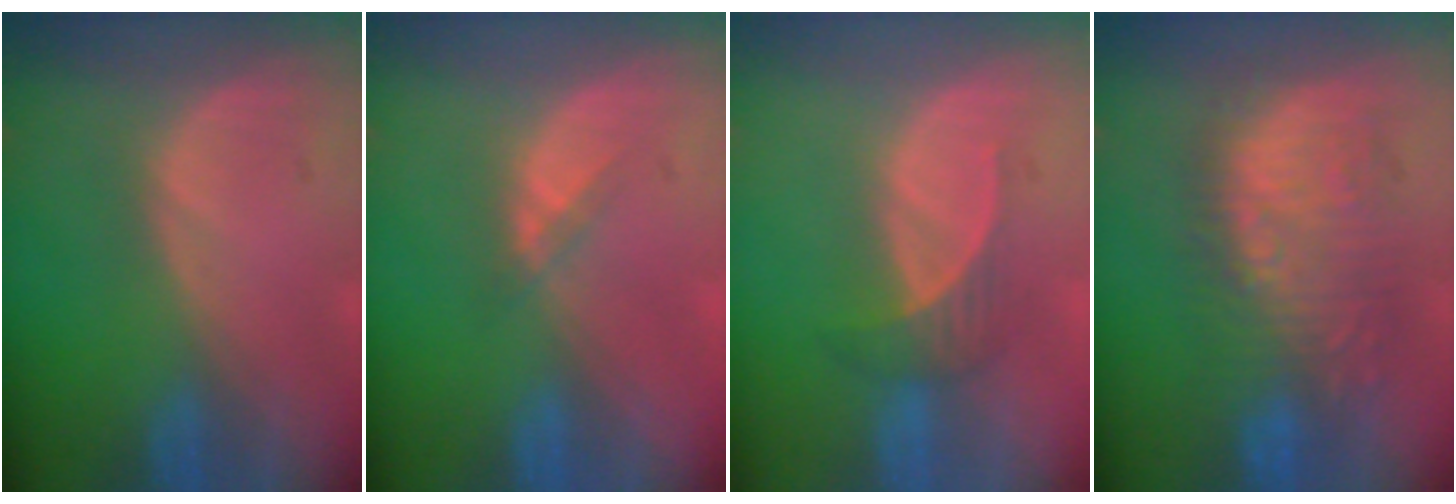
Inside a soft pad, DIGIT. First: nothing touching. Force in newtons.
{"total": 1.4, "press": 1.1, "slide": 0.8}
{"total": 2.8, "press": 2.7, "slide": 0.9}
{"total": 9.2, "press": 9.2, "slide": 0.3}